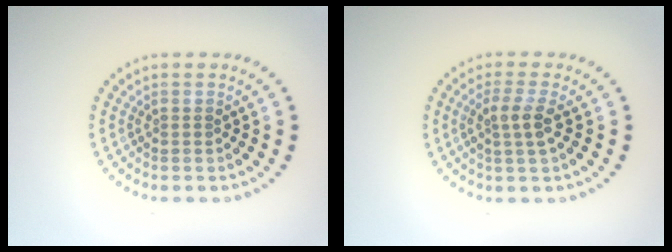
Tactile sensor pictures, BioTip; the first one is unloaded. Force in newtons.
{"total": 2.4, "press": 2.1, "slide": 1.0}